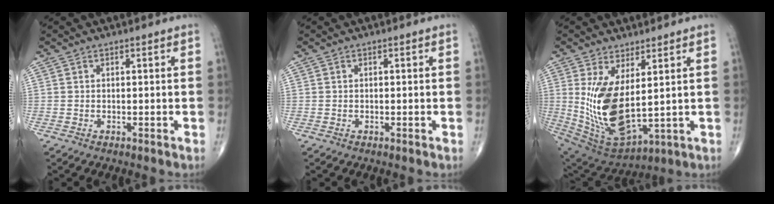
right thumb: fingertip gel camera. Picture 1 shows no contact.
{"total": 0.0}
{"total": 15.0, "force": [2.1, 6.6, 13.3], "torque": [-0.261, -0.032, 0.067]}